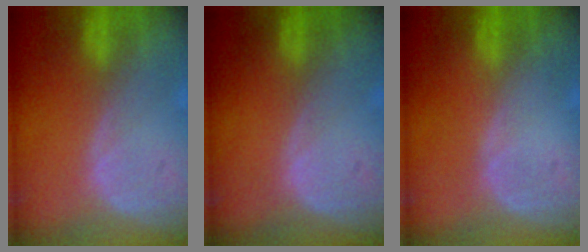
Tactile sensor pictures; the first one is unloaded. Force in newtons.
{"total": 0.0}
{"total": 0.0}